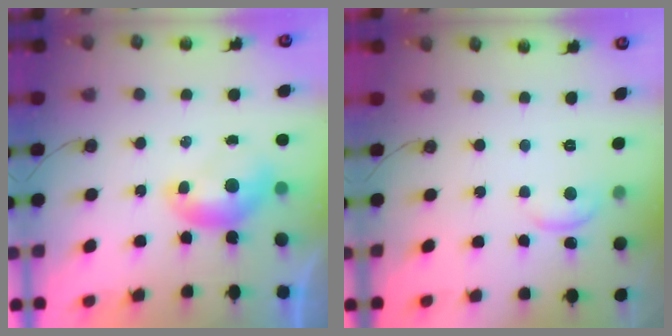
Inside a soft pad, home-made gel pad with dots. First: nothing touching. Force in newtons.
{"total": 0.5, "press": 0.1, "slide": 0.5}